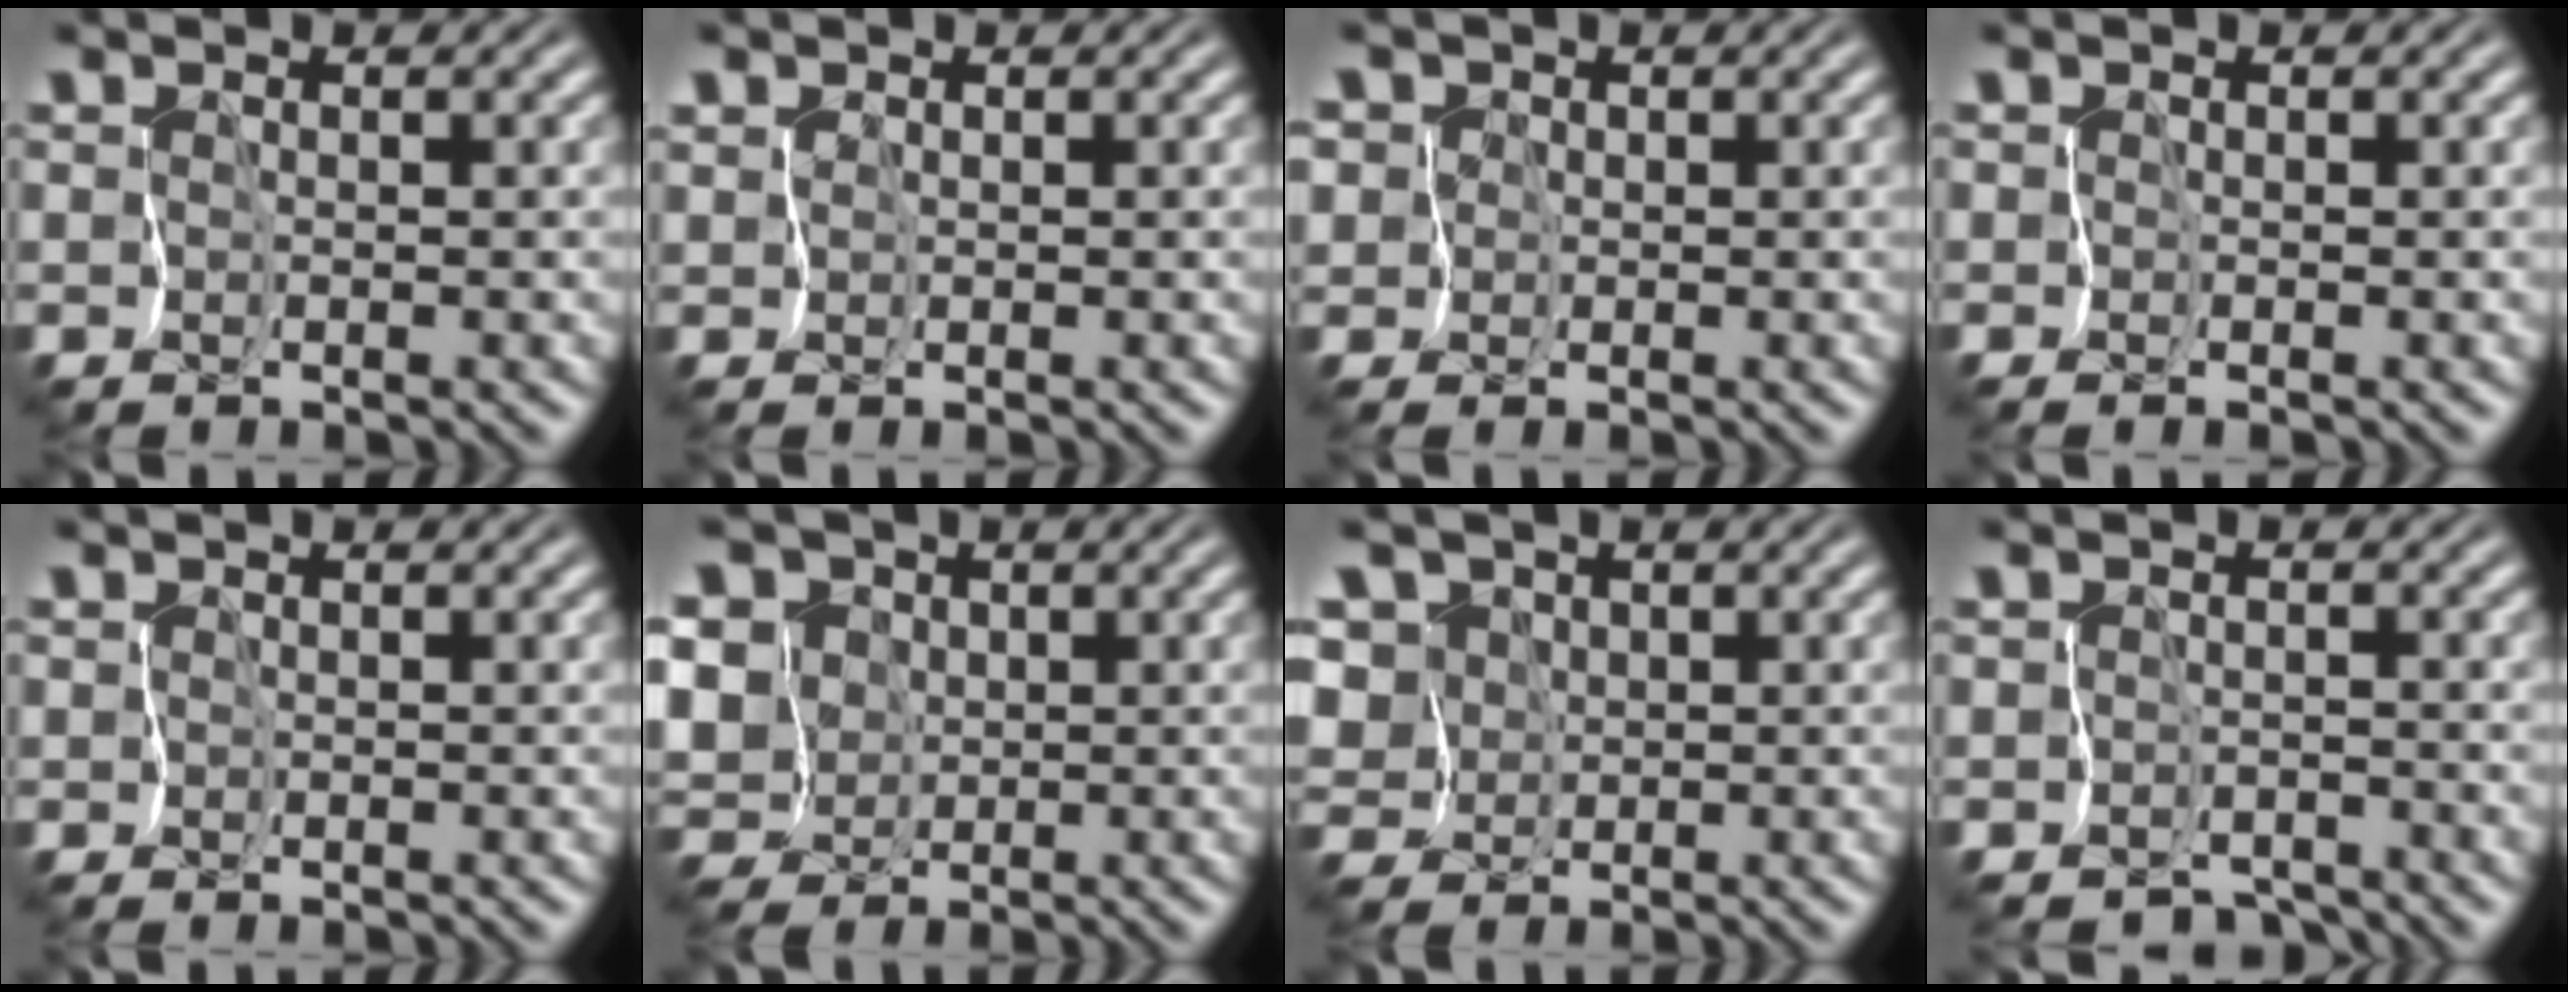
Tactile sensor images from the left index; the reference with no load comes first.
{"total": 0.6, "force": [0.4, 0.4, -0.1], "torque": [0.003, 0.000, 0.007]}
{"total": 3.7, "force": [1.0, 3.4, 1.1], "torque": [-0.023, 0.026, -0.003]}
{"total": 0.0}
{"total": 0.0}
{"total": 8.3, "force": [1.1, 7.1, 4.0], "torque": [-0.084, 0.027, -0.024]}
{"total": 6.1, "force": [1.5, 5.2, 2.9], "torque": [-0.049, 0.027, -0.007]}
{"total": 2.6, "force": [-2.4, 1.0, 0.3], "torque": [0.014, -0.009, -0.042]}